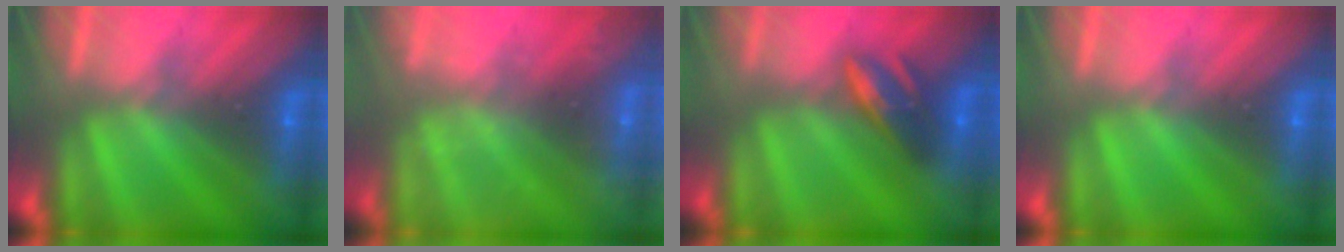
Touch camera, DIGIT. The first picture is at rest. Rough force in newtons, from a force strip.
{"total": 2.2}
{"total": 5.9}
{"total": 0.0}